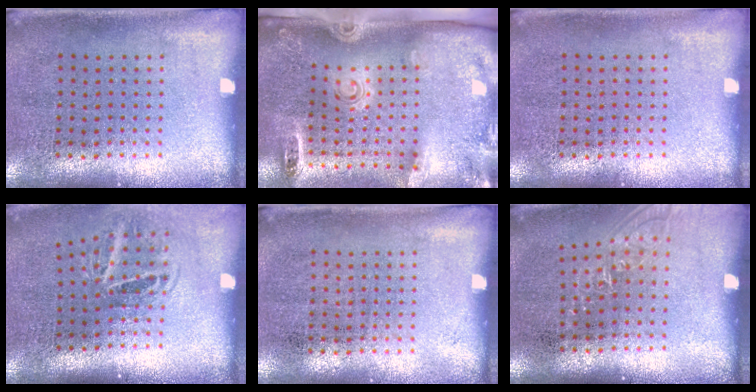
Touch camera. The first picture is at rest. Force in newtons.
{"total": 2.8, "press": 1.9, "slide": 2.1}
{"total": 0.0}
{"total": 1.8, "press": 1.2, "slide": 1.3}
{"total": 0.0}
{"total": 1.0, "press": 0.9, "slide": 0.3}